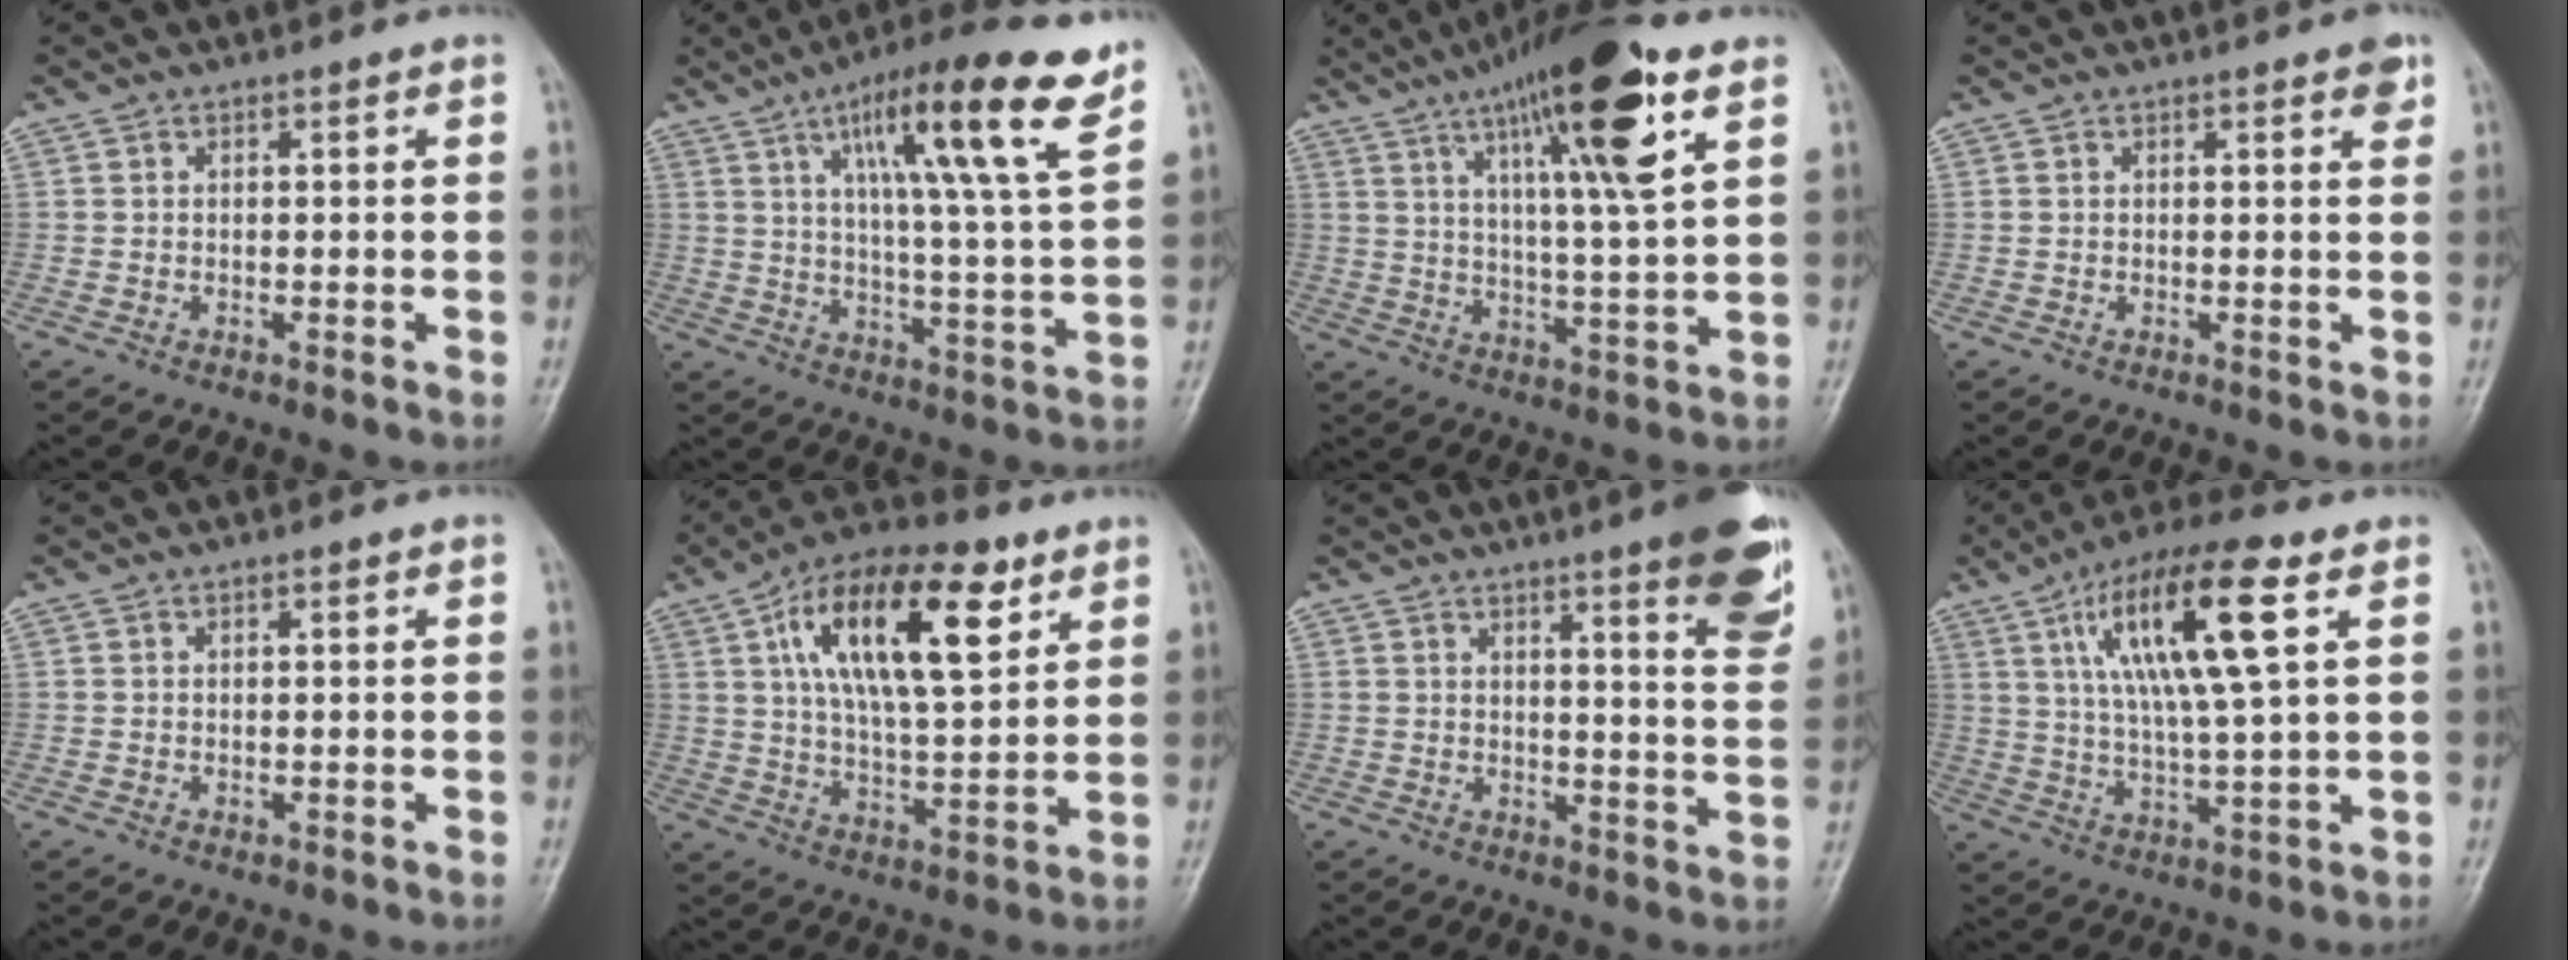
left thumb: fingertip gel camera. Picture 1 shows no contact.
{"total": 18.3, "force": [9.9, 2.1, 15.3], "torque": [-0.229, -0.039, 0.153]}
{"total": 18.1, "force": [8.9, 2.8, 15.5], "torque": [-0.245, -0.026, 0.142]}
{"total": 2.4, "force": [1.4, 0.7, 1.8], "torque": [-0.016, -0.004, 0.014]}
{"total": 0.7, "force": [0.1, 0.4, 0.5], "torque": [-0.007, -0.002, 0.005]}
{"total": 20.0, "force": [8.1, 8.3, 16.2], "torque": [-0.250, -0.014, 0.134]}
{"total": 12.4, "force": [7.4, 1.8, 9.8], "torque": [-0.107, -0.043, 0.090]}
{"total": 16.9, "force": [6.3, 3.7, 15.2], "torque": [-0.281, -0.005, 0.108]}